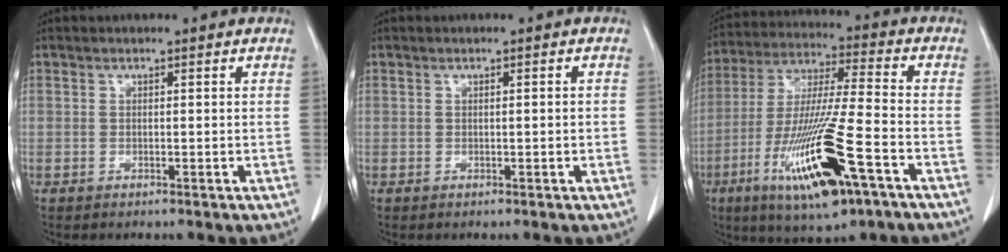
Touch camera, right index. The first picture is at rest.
{"total": 0.8, "force": [-0.1, 0.1, 0.7], "torque": [-0.013, 0.000, 0.001]}
{"total": 18.9, "force": [-8.5, 1.9, 16.8], "torque": [-0.342, -0.036, -0.151]}